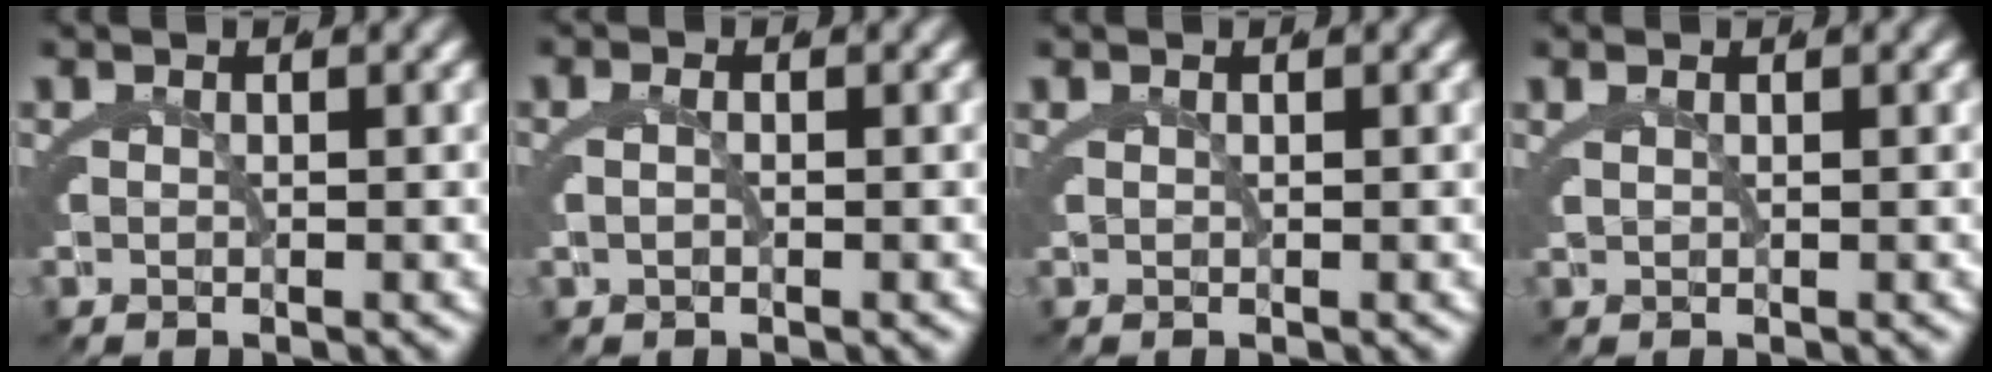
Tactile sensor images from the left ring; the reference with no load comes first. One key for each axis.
{"total": 1.0, "fx": -0.2, "fy": 0.6, "fz": 0.8, "tx": -0.018, "ty": 0.006, "tz": -0.006}
{"total": 0.6, "fx": 0.4, "fy": 0.3, "fz": 0.3, "tx": -0.009, "ty": 0.001, "tz": 0.007}
{"total": 0.8, "fx": 0.5, "fy": 0.3, "fz": 0.5, "tx": -0.013, "ty": 0.002, "tz": 0.012}